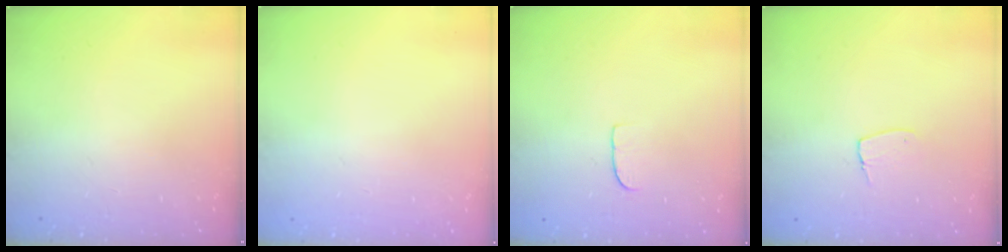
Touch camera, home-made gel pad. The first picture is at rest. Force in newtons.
{"total": 0.8, "press": 0.4, "slide": 0.7}
{"total": 4.5, "press": 4.5, "slide": 0.3}
{"total": 5.6, "press": 5.5, "slide": 0.4}